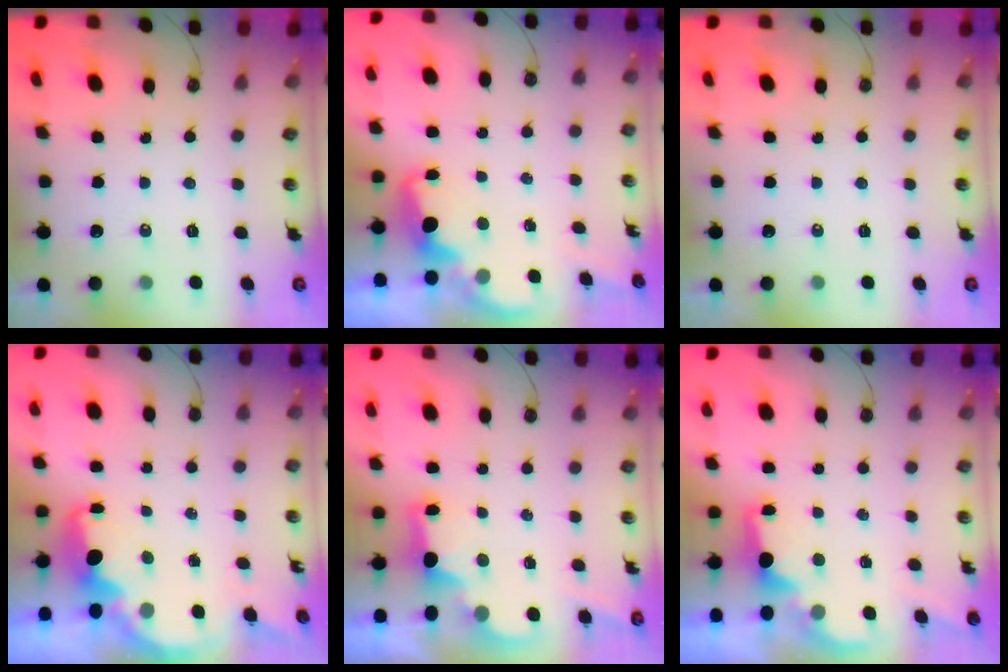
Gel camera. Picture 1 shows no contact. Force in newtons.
{"total": 2.1, "press": 2.0, "slide": 0.6}
{"total": 0.0}
{"total": 4.4, "press": 4.3, "slide": 0.6}
{"total": 2.4, "press": 2.3, "slide": 0.7}
{"total": 2.1, "press": 1.9, "slide": 0.8}